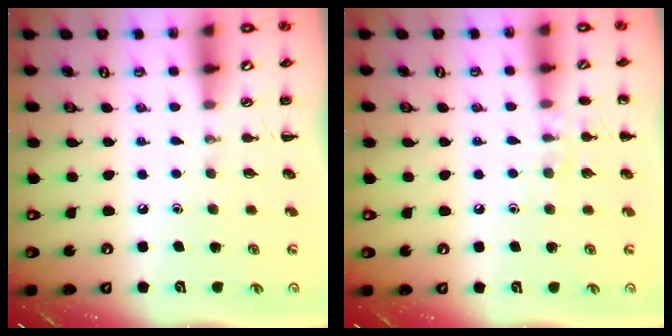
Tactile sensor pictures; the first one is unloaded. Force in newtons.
{"total": 6.8, "press": 6.6, "slide": 1.6}